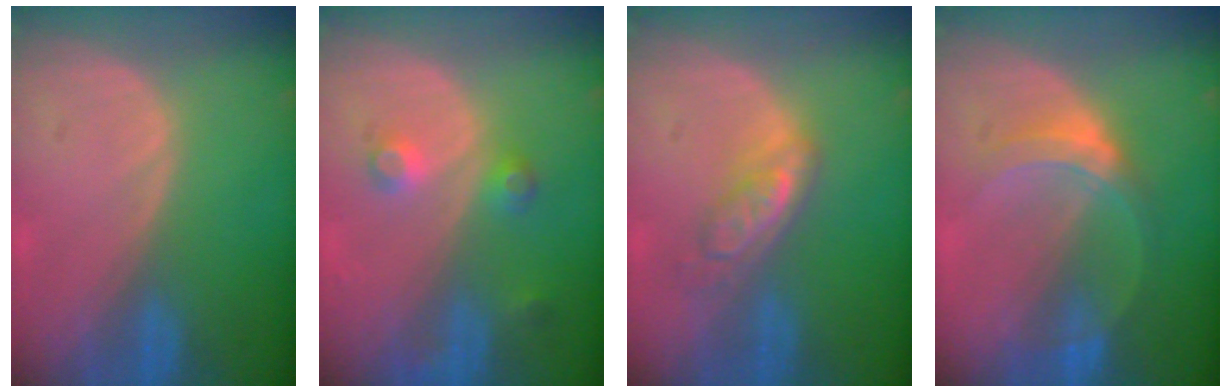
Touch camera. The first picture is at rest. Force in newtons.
{"total": 3.9, "press": 3.6, "slide": 1.5}
{"total": 5.3, "press": 4.6, "slide": 2.7}
{"total": 5.4, "press": 5.0, "slide": 2.0}